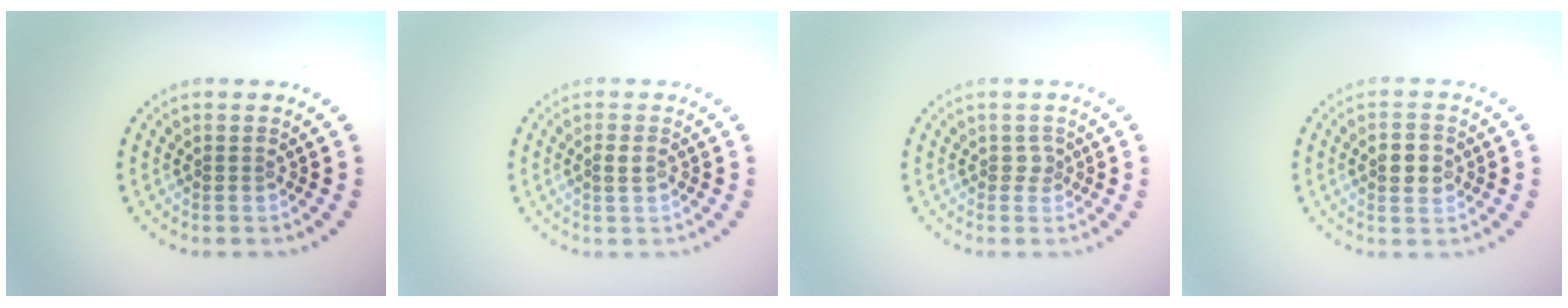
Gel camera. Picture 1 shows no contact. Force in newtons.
{"total": 1.1, "press": 1.1, "slide": 0.4}
{"total": 0.9, "press": 0.6, "slide": 0.7}
{"total": 2.8, "press": 2.8, "slide": 0.0}